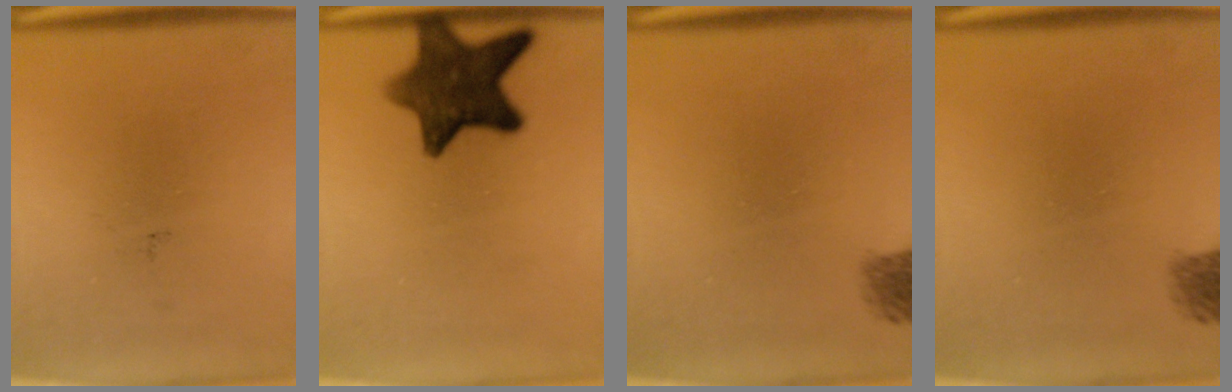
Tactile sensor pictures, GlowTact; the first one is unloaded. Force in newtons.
{"total": 11.2}
{"total": 1.8}
{"total": 1.8}